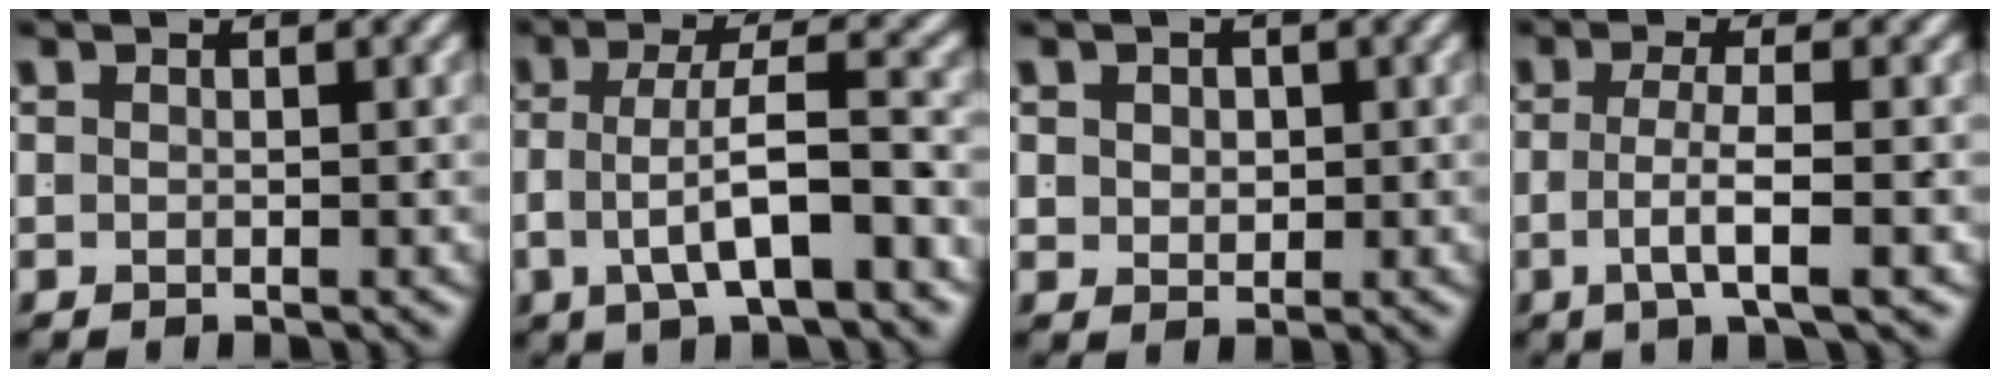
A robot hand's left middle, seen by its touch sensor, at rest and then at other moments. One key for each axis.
{"total": 5.0, "fx": -1.9, "fy": 1.4, "fz": 4.4, "tx": -0.076, "ty": -0.010, "tz": -0.022}
{"total": 1.4, "fx": 0.5, "fy": 0.9, "fz": 0.9, "tx": -0.017, "ty": -0.012, "tz": 0.020}
{"total": 3.4, "fx": -1.2, "fy": -0.2, "fz": 3.2, "tx": -0.055, "ty": -0.010, "tz": -0.015}